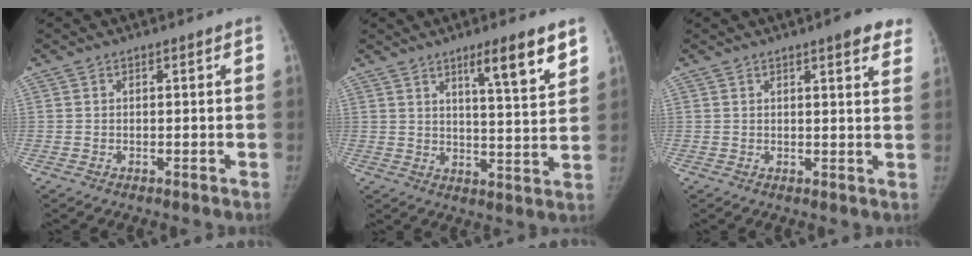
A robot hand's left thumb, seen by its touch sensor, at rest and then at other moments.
{"total": 10.2, "force": [6.2, 1.3, 8.0], "torque": [-0.109, -0.036, 0.095]}
{"total": 6.5, "force": [4.3, 1.4, 4.6], "torque": [-0.037, -0.011, 0.047]}